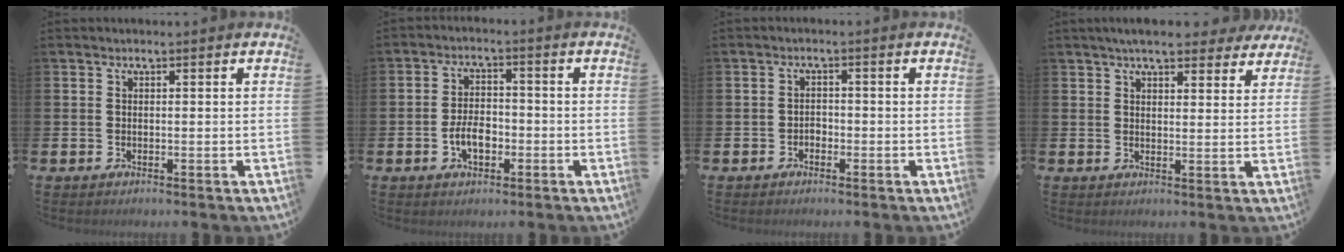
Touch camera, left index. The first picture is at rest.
{"total": 4.3, "force": [-1.4, 2.6, 3.2], "torque": [-0.048, 0.005, -0.027]}
{"total": 1.4, "force": [-0.9, 1.0, 0.2], "torque": [-0.007, 0.002, -0.020]}
{"total": 5.9, "force": [5.2, 1.4, 2.3], "torque": [-0.038, -0.018, 0.089]}